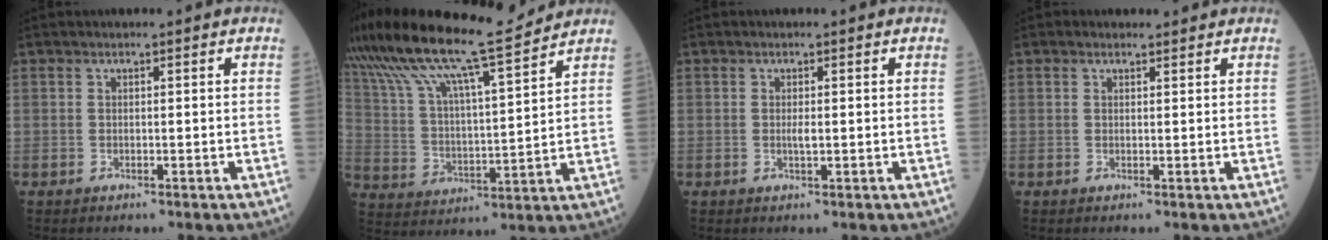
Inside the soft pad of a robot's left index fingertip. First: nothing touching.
{"total": 19.5, "force": [16.3, 1.1, 10.6], "torque": [-0.203, 0.020, 0.288]}
{"total": 1.1, "force": [0.1, 0.1, 1.0], "torque": [-0.022, -0.002, 0.001]}
{"total": 1.1, "force": [1.0, 0.4, 0.2], "torque": [-0.012, 0.007, 0.015]}